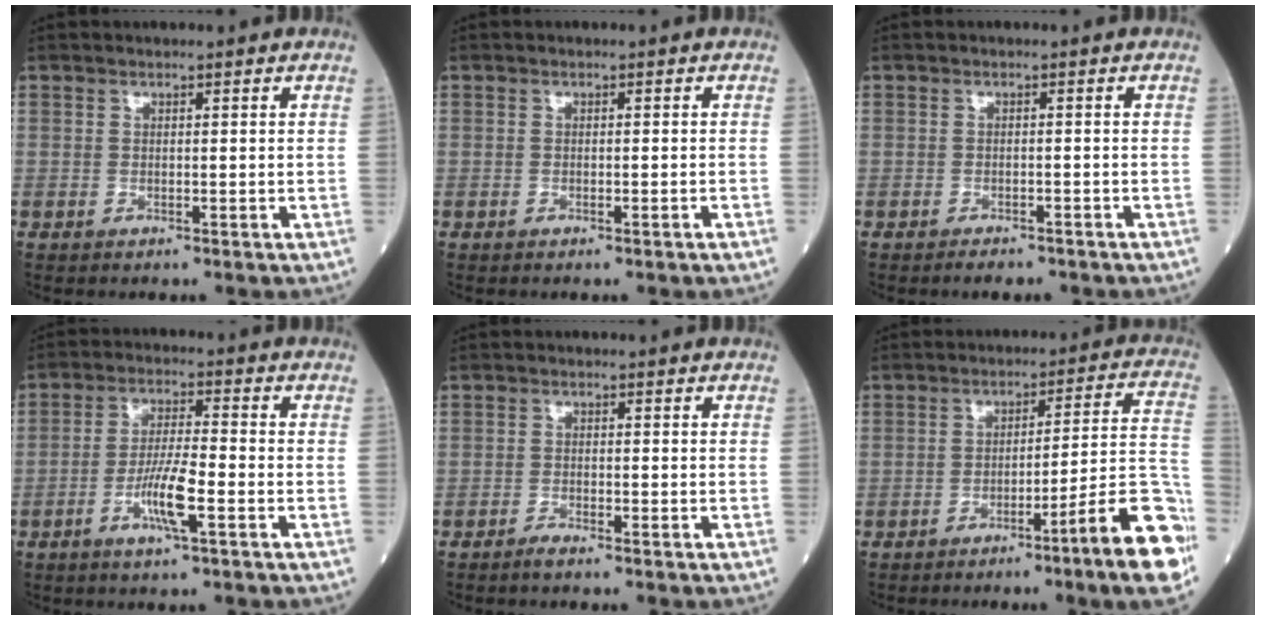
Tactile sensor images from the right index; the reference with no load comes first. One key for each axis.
{"total": 0.5, "fx": -0.3, "fy": -0.1, "fz": 0.4, "tx": -0.011, "ty": 0.000, "tz": -0.003}
{"total": 2.9, "fx": -2.5, "fy": 0.9, "fz": 1.2, "tx": -0.017, "ty": -0.003, "tz": -0.029}
{"total": 6.8, "fx": -2.7, "fy": 0.3, "fz": 6.2, "tx": -0.122, "ty": -0.004, "tz": -0.051}
{"total": 1.4, "fx": -1.2, "fy": -0.2, "fz": 0.6, "tx": -0.017, "ty": -0.001, "tz": -0.024}
{"total": 13.7, "fx": -7.2, "fy": -0.9, "fz": 11.6, "tx": -0.131, "ty": 0.009, "tz": -0.106}